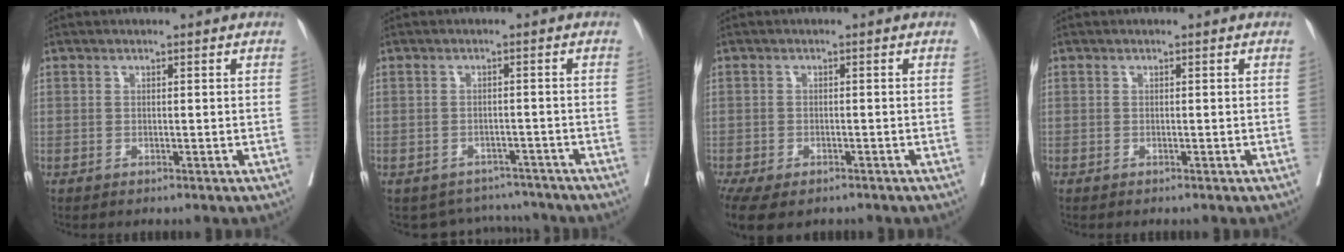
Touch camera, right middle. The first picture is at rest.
{"total": 6.6, "force": [-6.1, 2.4, -0.8], "torque": [0.019, 0.027, -0.075]}
{"total": 11.2, "force": [-7.4, 5.9, 6.0], "torque": [-0.150, -0.018, -0.101]}
{"total": 0.0}